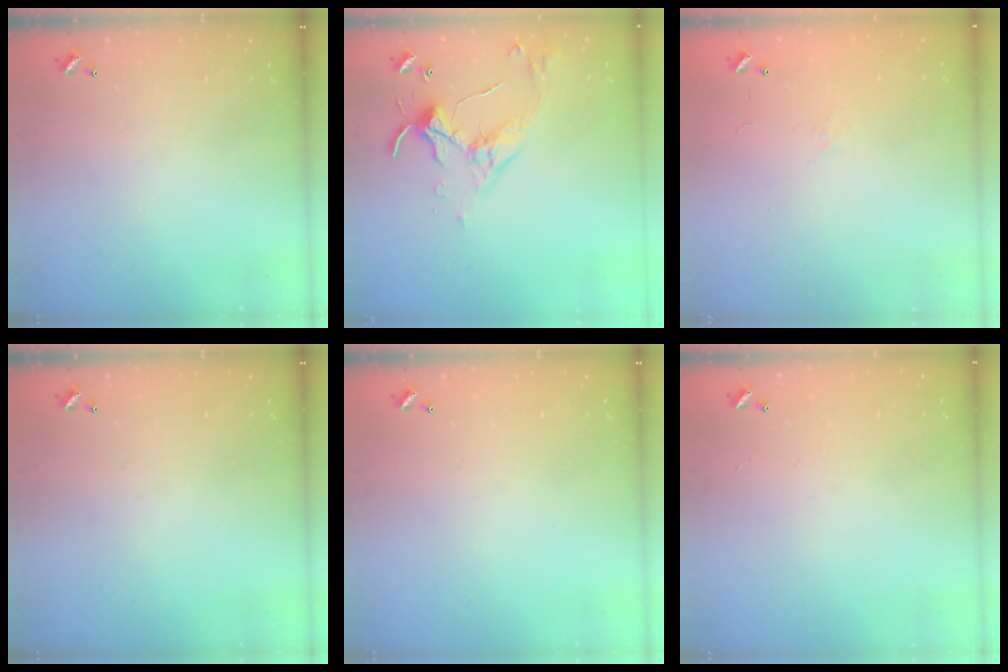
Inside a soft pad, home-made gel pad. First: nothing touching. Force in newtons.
{"total": 3.8, "press": 3.8, "slide": 0.3}
{"total": 5.6, "press": 5.6, "slide": 0.8}
{"total": 0.0}
{"total": 0.0}
{"total": 1.0, "press": 0.9, "slide": 0.5}